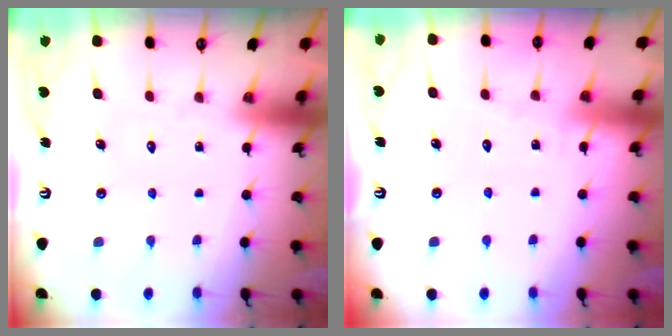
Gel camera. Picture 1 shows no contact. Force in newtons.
{"total": 3.5, "press": 3.5, "slide": 0.3}